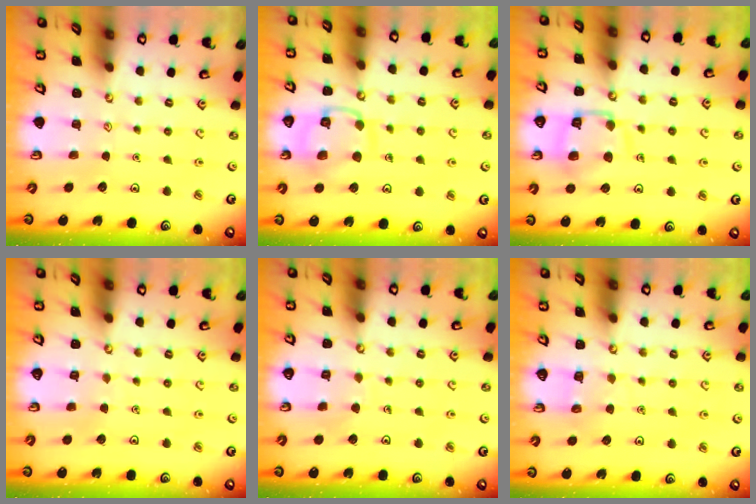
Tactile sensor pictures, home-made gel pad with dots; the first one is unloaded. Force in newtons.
{"total": 12.8, "press": 12.8, "slide": 1.1}
{"total": 13.1, "press": 13.0, "slide": 1.5}
{"total": 2.9, "press": 2.9, "slide": 0.3}
{"total": 4.5, "press": 4.5, "slide": 0.3}
{"total": 5.6, "press": 5.6, "slide": 0.3}